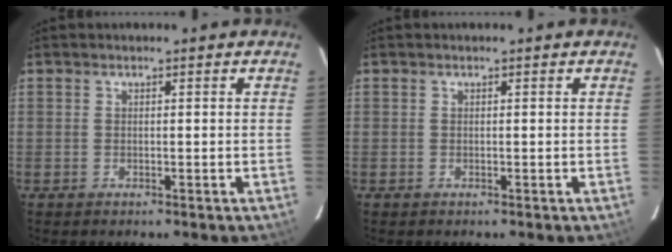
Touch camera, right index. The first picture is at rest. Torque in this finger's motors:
{"motor_torque": [0.00, 0.00, 0.00, 0.00]}